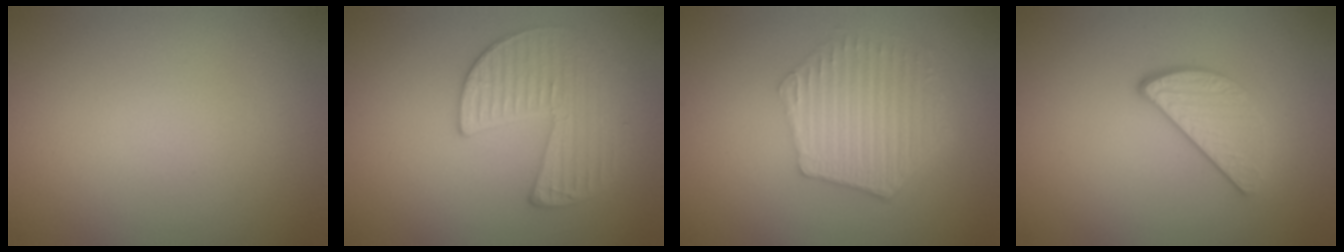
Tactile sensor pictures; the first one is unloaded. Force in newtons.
{"total": 3.6, "press": 3.5, "slide": 0.6}
{"total": 5.5, "press": 4.2, "slide": 3.6}
{"total": 3.0, "press": 2.5, "slide": 1.6}